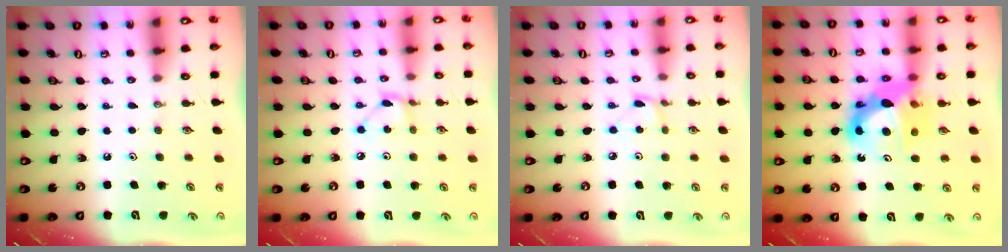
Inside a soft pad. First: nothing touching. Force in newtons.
{"total": 2.9, "press": 2.9, "slide": 0.1}
{"total": 2.0, "press": 2.0, "slide": 0.2}
{"total": 13.4, "press": 13.3, "slide": 1.4}